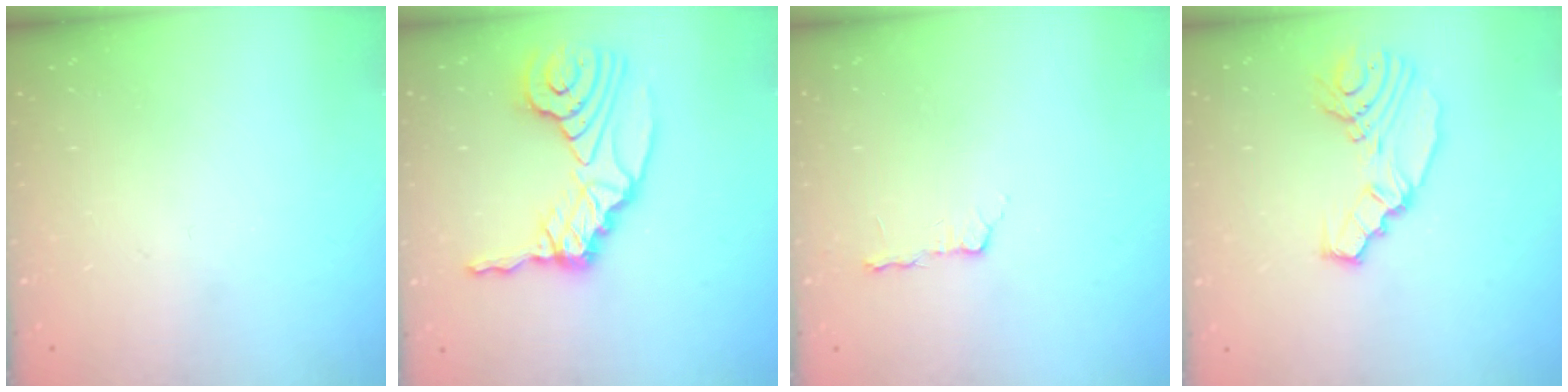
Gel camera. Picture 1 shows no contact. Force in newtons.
{"total": 15.6, "press": 15.4, "slide": 2.1}
{"total": 2.2, "press": 2.1, "slide": 0.4}
{"total": 10.6, "press": 10.0, "slide": 3.5}